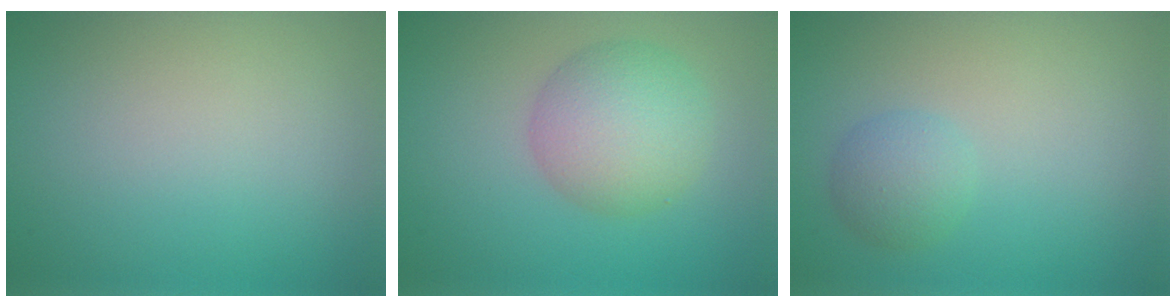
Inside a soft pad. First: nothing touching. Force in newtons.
{"total": 5.7, "press": 5.7, "slide": 0.1}
{"total": 2.2, "press": 2.2, "slide": 0.1}